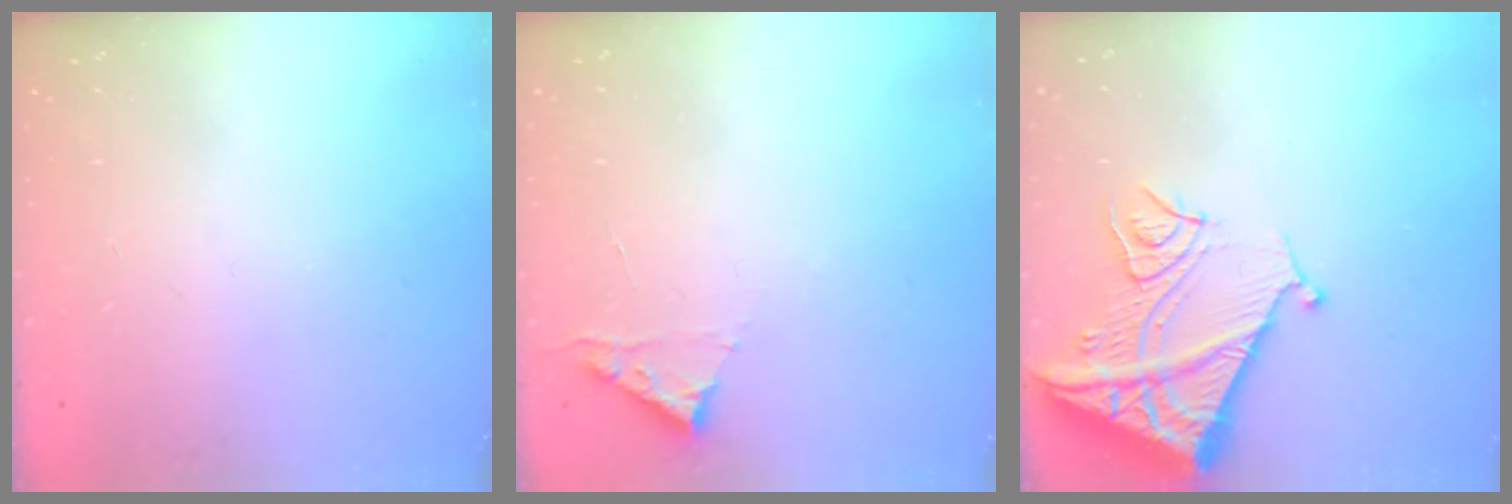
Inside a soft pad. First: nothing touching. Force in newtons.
{"total": 2.8, "press": 2.8, "slide": 0.3}
{"total": 13.8, "press": 13.7, "slide": 1.4}